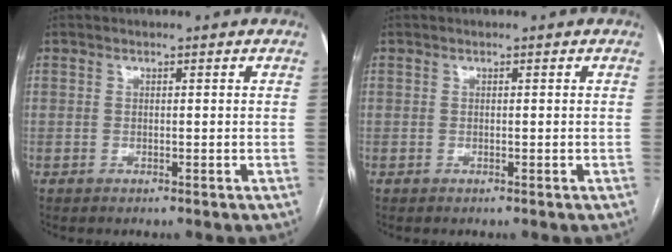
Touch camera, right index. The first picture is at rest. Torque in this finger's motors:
{"motor_torque": [0.01, 0.01, 0.00, 0.00]}